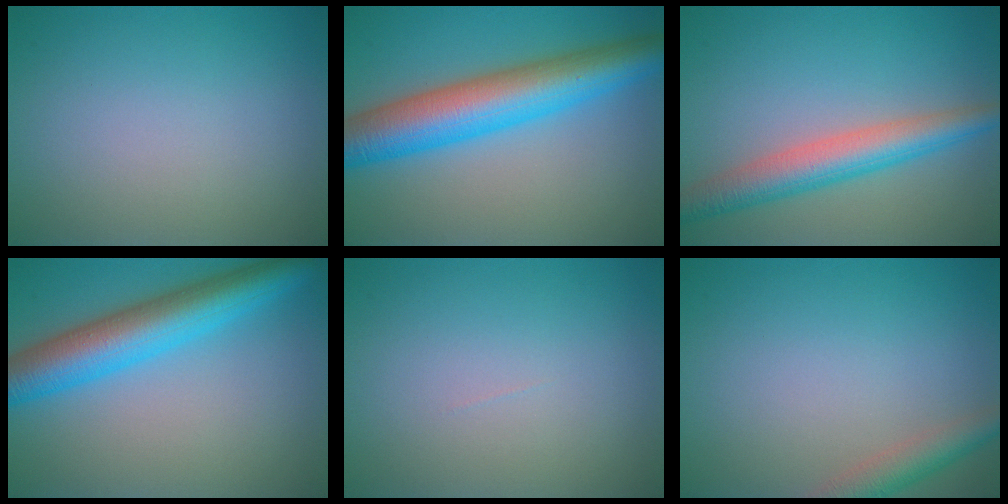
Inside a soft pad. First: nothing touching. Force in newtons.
{"total": 9.1, "press": 9.1, "slide": 0.2}
{"total": 5.2, "press": 5.2, "slide": 0.1}
{"total": 7.6, "press": 7.6, "slide": 0.3}
{"total": 0.0}
{"total": 2.9, "press": 2.9, "slide": 0.2}